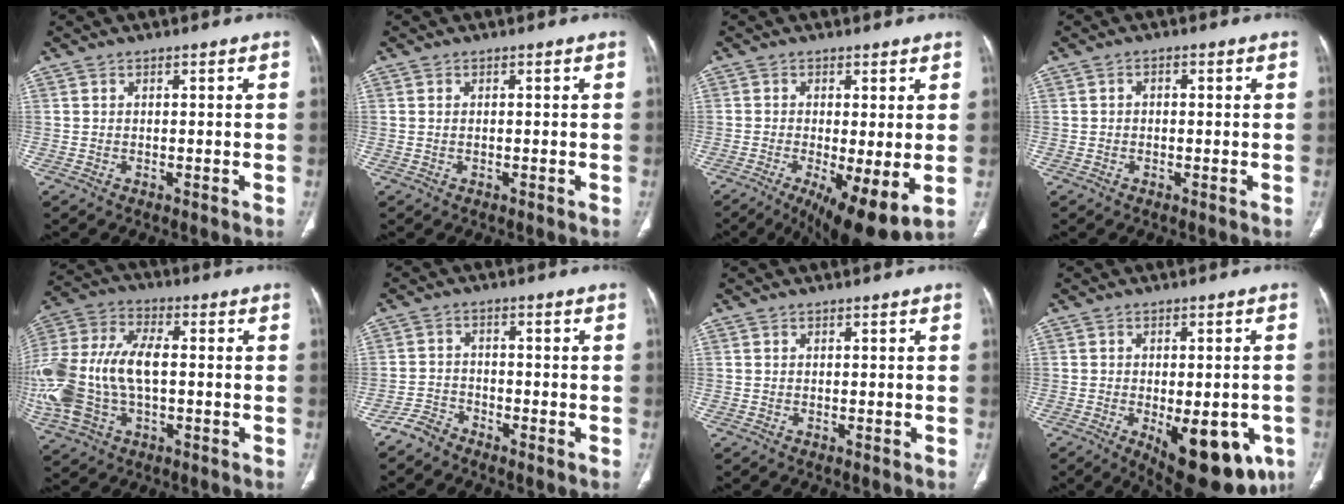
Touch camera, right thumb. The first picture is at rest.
{"total": 0.0}
{"total": 11.3, "force": [-2.8, 3.3, 10.4], "torque": [-0.170, -0.023, -0.038]}
{"total": 1.1, "force": [0.1, 0.8, 0.7], "torque": [-0.007, 0.005, -0.003]}
{"total": 21.8, "force": [-1.3, 12.8, 17.6], "torque": [-0.424, 0.012, -0.018]}
{"total": 3.1, "force": [-2.9, 1.1, 0.1], "torque": [0.001, 0.007, -0.062]}
{"total": 0.0}
{"total": 17.3, "force": [-6.2, 7.7, 14.2], "torque": [-0.137, -0.001, -0.063]}